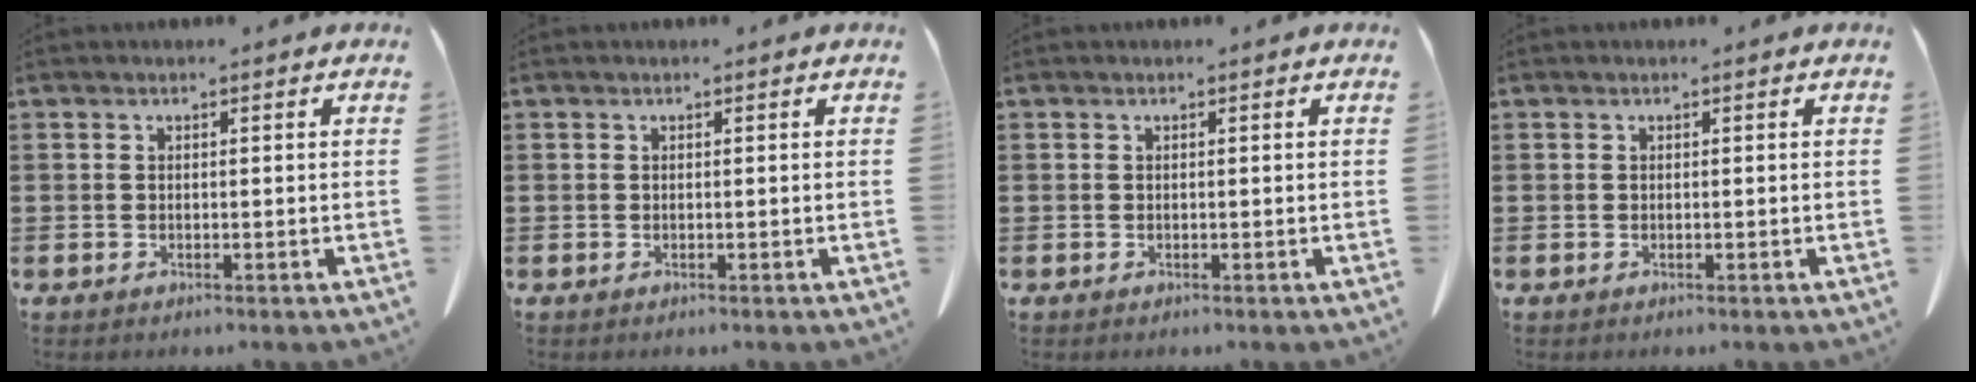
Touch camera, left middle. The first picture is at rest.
{"total": 0.0}
{"total": 0.0}
{"total": 0.0}